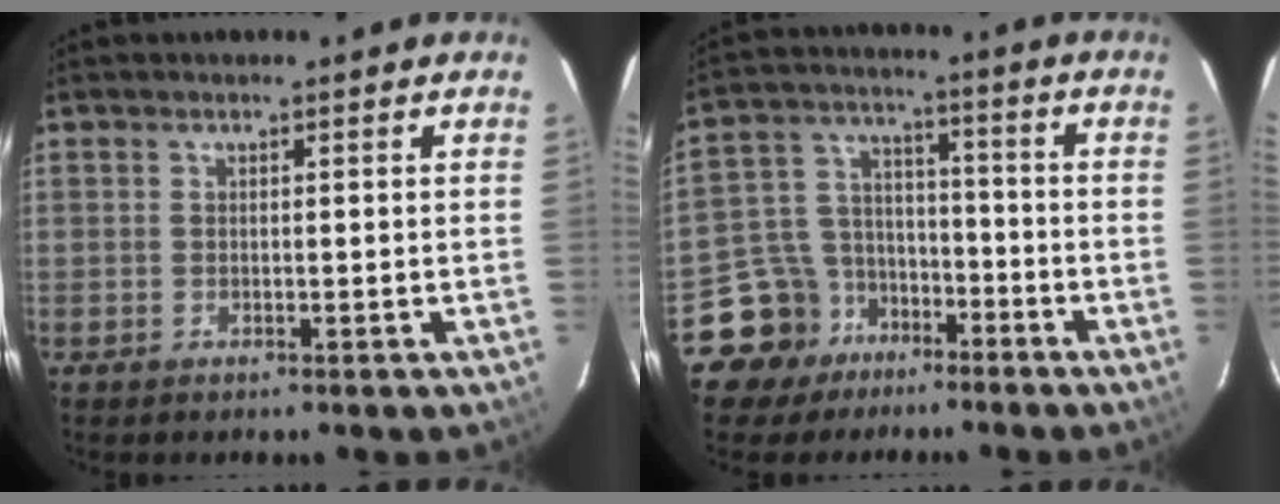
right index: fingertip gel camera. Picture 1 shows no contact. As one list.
[{"total": 10.4, "force": [-7.0, 7.5, 0.9], "torque": [-0.041, 0.053, -0.119]}]